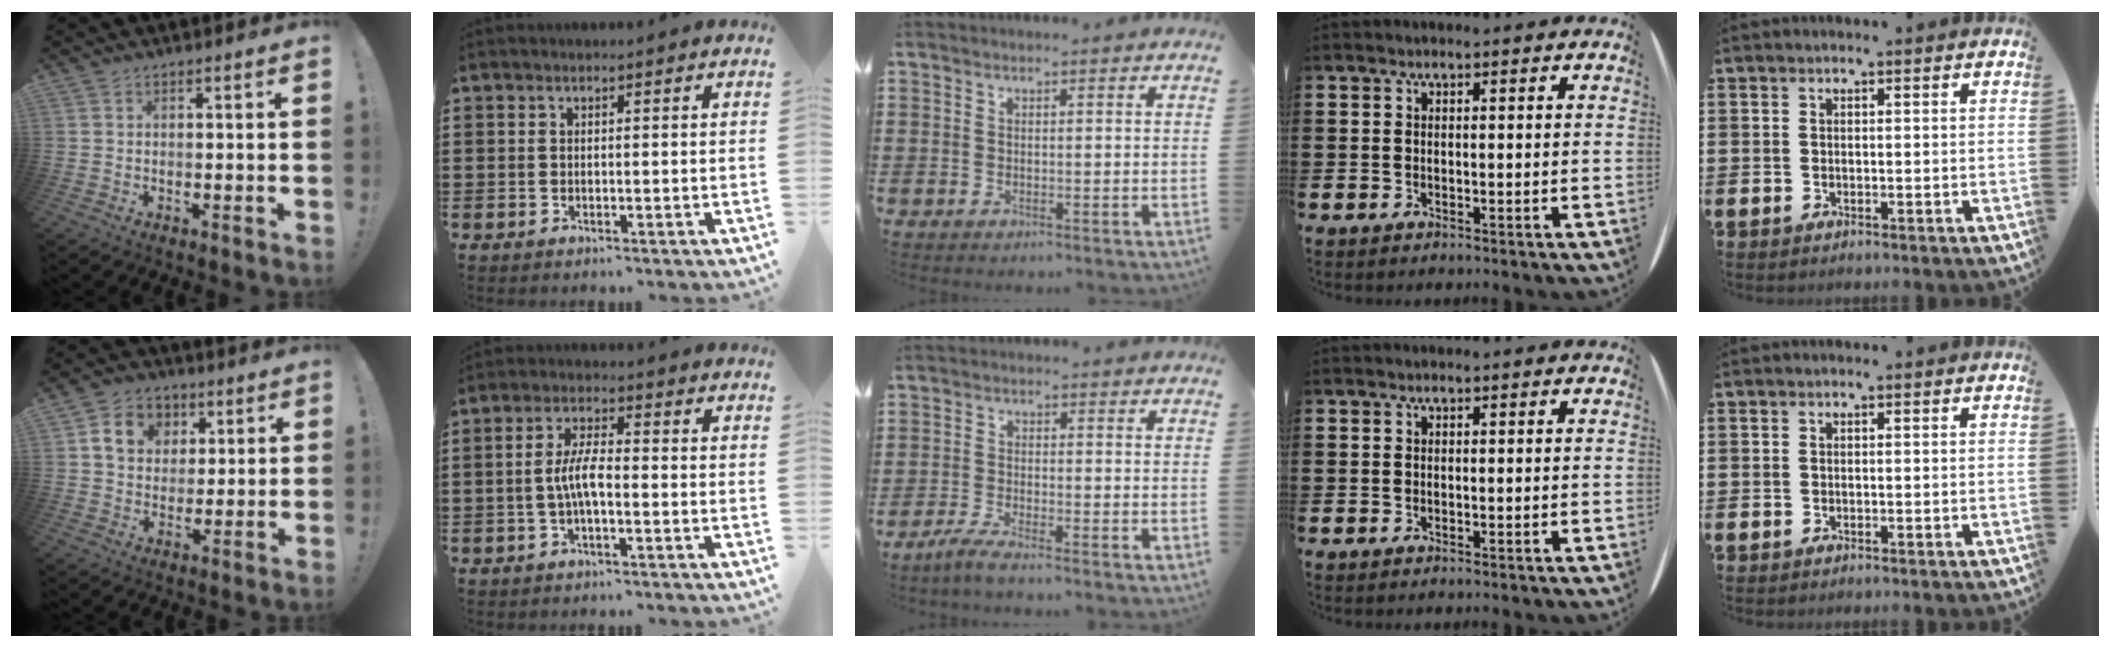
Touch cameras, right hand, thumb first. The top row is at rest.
{"thumb": {"total": 11.0, "force": [3.8, 9.1, 4.8], "torque": [-0.063, -0.007, 0.074]}, "index": {"total": 5.1, "force": [-1.1, 1.4, 4.8], "torque": [-0.106, -0.002, -0.026]}, "middle": {"total": 2.8, "force": [-2.5, 0.0, 1.4], "torque": [-0.038, -0.003, -0.053]}}